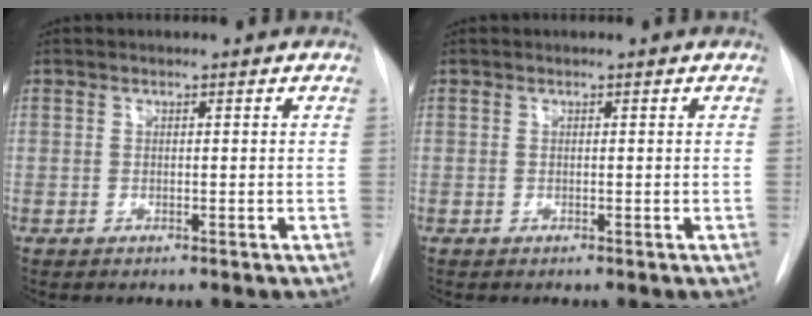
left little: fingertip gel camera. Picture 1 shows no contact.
{"total": 0.0}